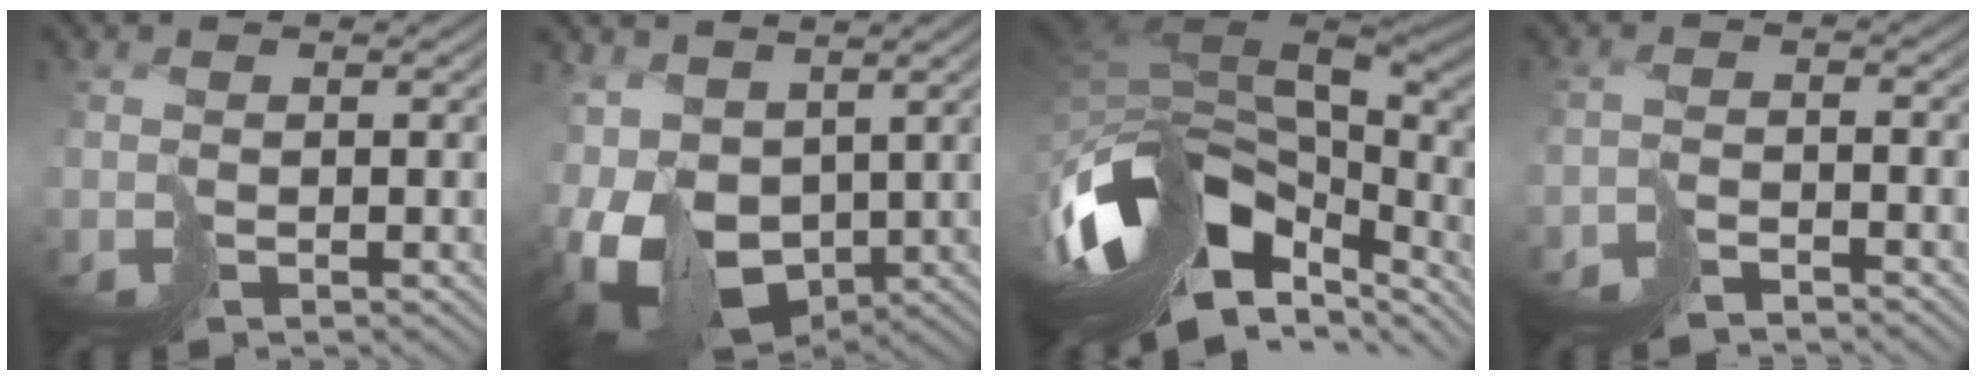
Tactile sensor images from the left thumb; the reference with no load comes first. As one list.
[{"total": 13.6, "force": [-0.7, 9.3, 9.9], "torque": [-0.260, -0.036, 0.008]}, {"total": 18.4, "force": [-7.3, 10.0, 13.6], "torque": [-0.277, -0.023, -0.114]}, {"total": 3.4, "force": [-2.8, 0.9, 1.6], "torque": [-0.035, 0.000, -0.062]}]